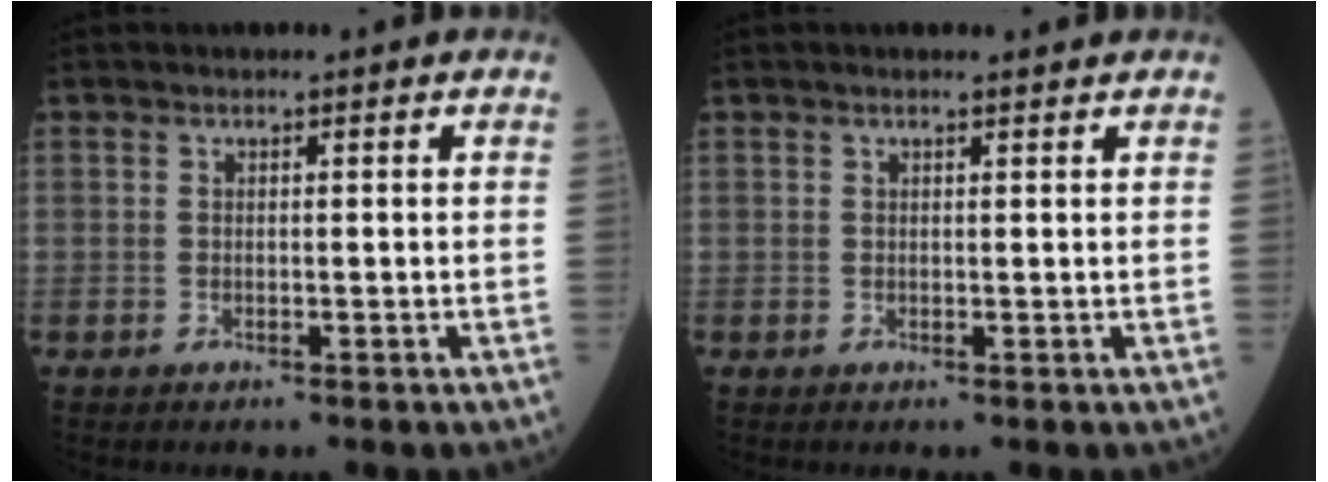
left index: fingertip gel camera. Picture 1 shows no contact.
{"total": 1.4, "force": [1.3, 0.3, 0.6], "torque": [-0.015, 0.010, 0.022]}